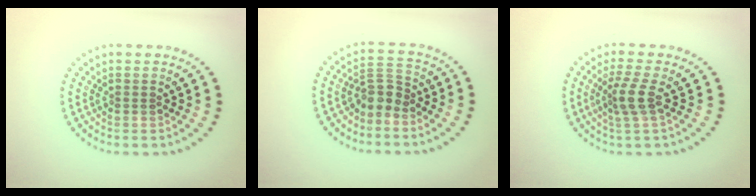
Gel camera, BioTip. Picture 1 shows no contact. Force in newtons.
{"total": 2.7, "press": 2.2, "slide": 1.5}
{"total": 2.7, "press": 2.1, "slide": 1.7}